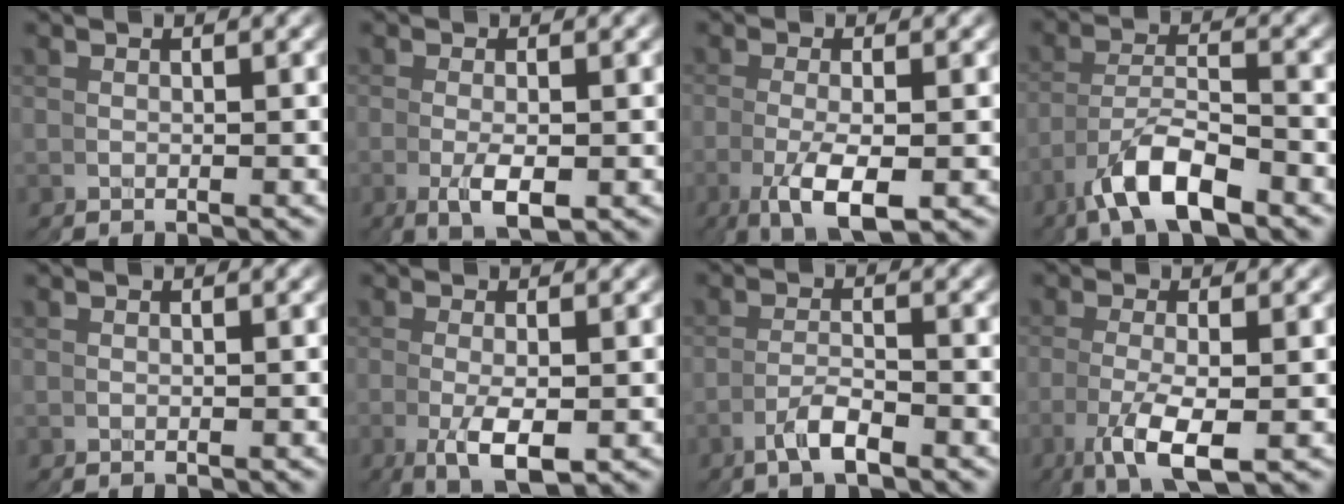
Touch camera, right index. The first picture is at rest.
{"total": 3.9, "force": [-0.6, 0.2, 3.9], "torque": [-0.062, 0.004, -0.013]}
{"total": 5.0, "force": [-1.5, 0.6, 4.8], "torque": [-0.095, -0.001, -0.023]}
{"total": 4.5, "force": [-2.3, 1.8, 3.4], "torque": [-0.065, 0.004, -0.049]}
{"total": 0.0}
{"total": 4.9, "force": [-1.2, 0.7, 4.7], "torque": [-0.082, -0.001, -0.019]}
{"total": 2.1, "force": [-1.9, -0.8, 0.4], "torque": [-0.011, 0.015, -0.044]}
{"total": 4.4, "force": [-1.1, 0.3, 4.2], "torque": [-0.089, 0.003, -0.019]}